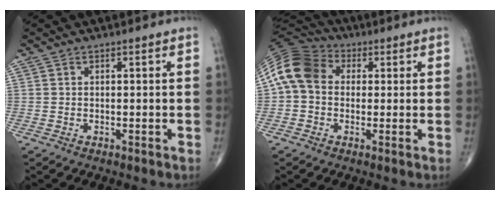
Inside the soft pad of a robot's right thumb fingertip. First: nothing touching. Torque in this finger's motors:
{"motor_torque": [0.13, 0.11, 0.20, 0.00, 0.25]}